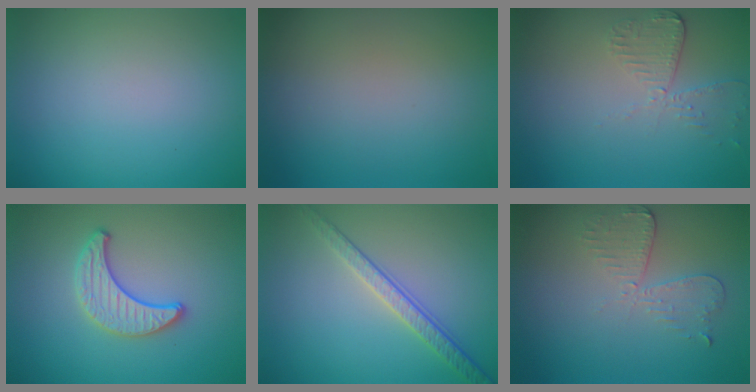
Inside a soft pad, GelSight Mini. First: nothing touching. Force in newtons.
{"total": 0.0}
{"total": 2.6, "press": 2.3, "slide": 1.2}
{"total": 3.0, "press": 2.8, "slide": 0.9}
{"total": 2.8, "press": 2.4, "slide": 1.5}
{"total": 3.0, "press": 2.6, "slide": 1.5}